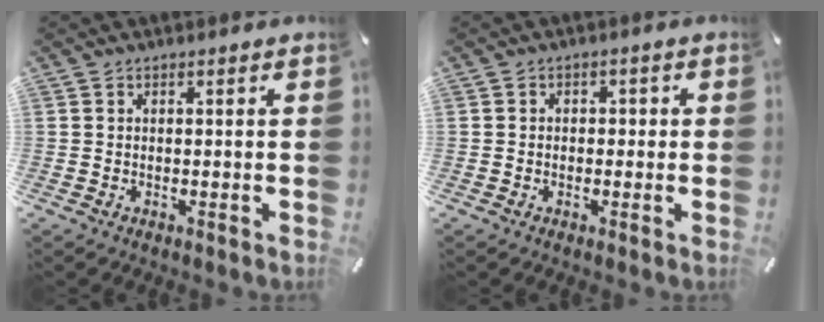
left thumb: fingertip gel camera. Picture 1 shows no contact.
{"total": 1.8, "force": [-0.9, 1.5, 0.6], "torque": [-0.012, 0.009, -0.020]}